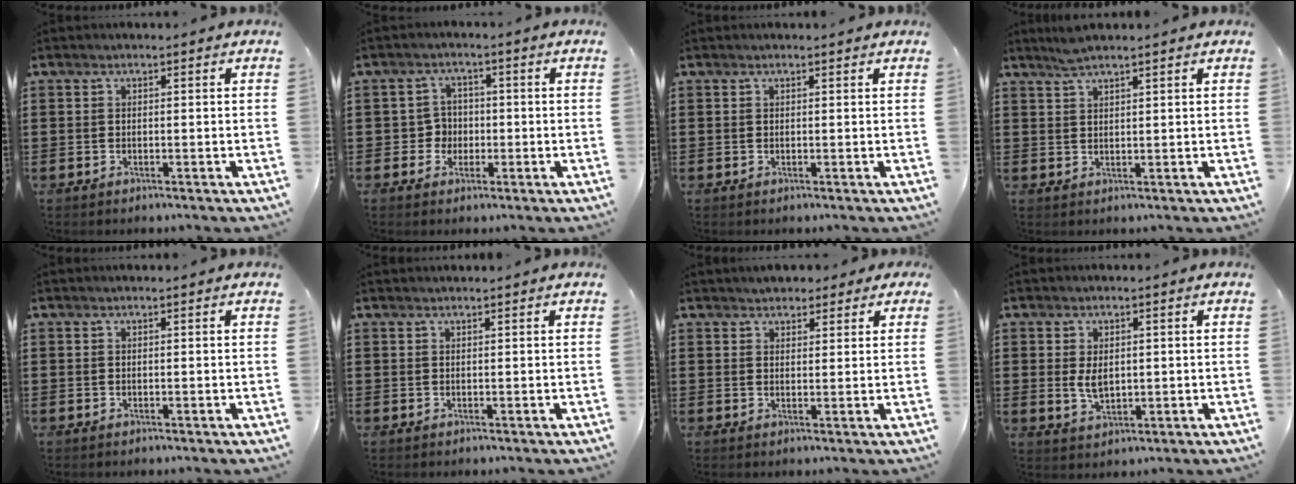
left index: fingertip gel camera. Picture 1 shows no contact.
{"total": 3.4, "force": [-0.9, 3.1, 1.0], "torque": [-0.031, 0.004, -0.021]}
{"total": 0.0}
{"total": 2.3, "force": [2.0, 0.1, 1.1], "torque": [-0.025, 0.002, 0.037]}
{"total": 0.0}
{"total": 0.5, "force": [0.5, -0.1, 0.2], "torque": [-0.003, -0.001, 0.011]}
{"total": 2.5, "force": [2.2, 1.2, 0.1], "torque": [-0.002, 0.003, 0.038]}
{"total": 3.5, "force": [0.4, 2.1, 2.8], "torque": [-0.065, 0.002, 0.005]}